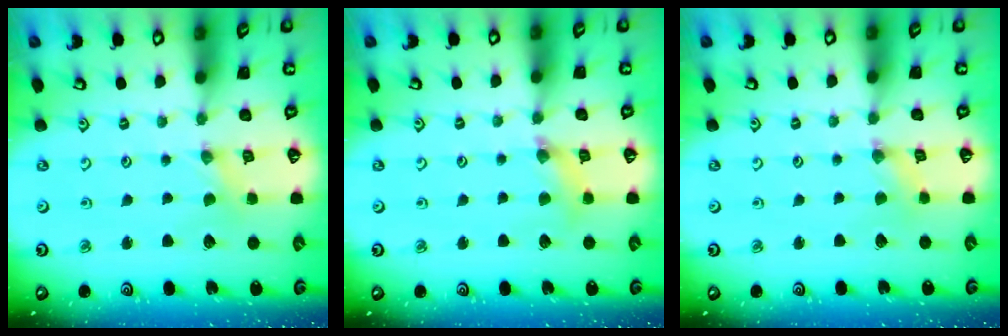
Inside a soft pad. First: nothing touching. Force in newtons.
{"total": 5.5, "press": 5.5, "slide": 0.6}
{"total": 0.7, "press": 0.7, "slide": 0.2}